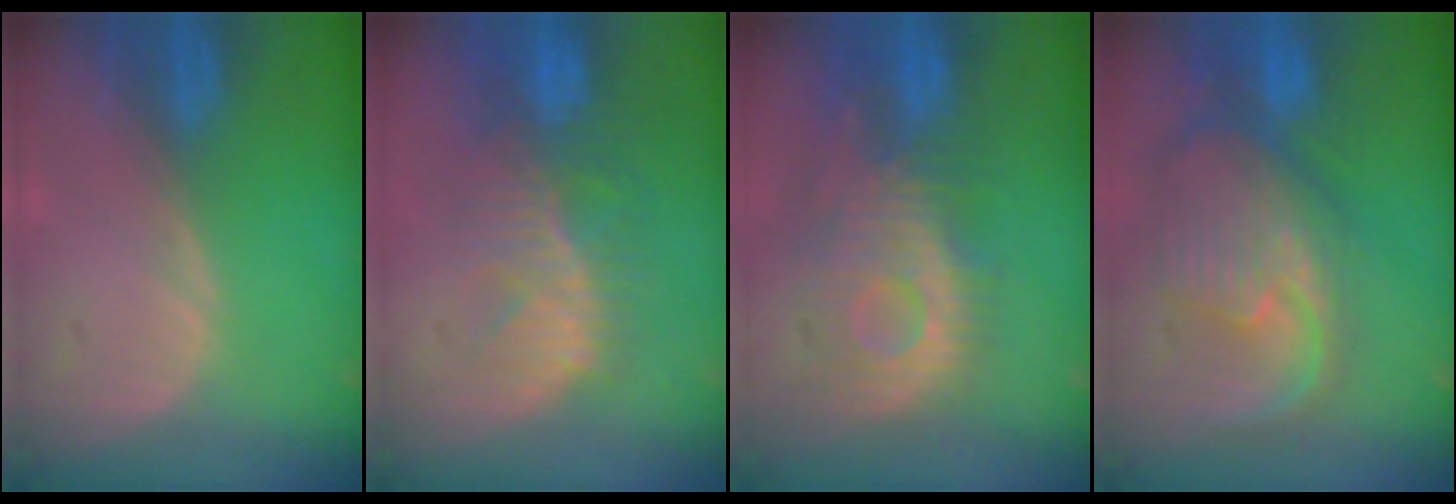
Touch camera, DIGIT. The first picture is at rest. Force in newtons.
{"total": 10.4, "press": 8.9, "slide": 5.4}
{"total": 10.6, "press": 9.9, "slide": 3.9}
{"total": 11.6, "press": 10.1, "slide": 5.8}